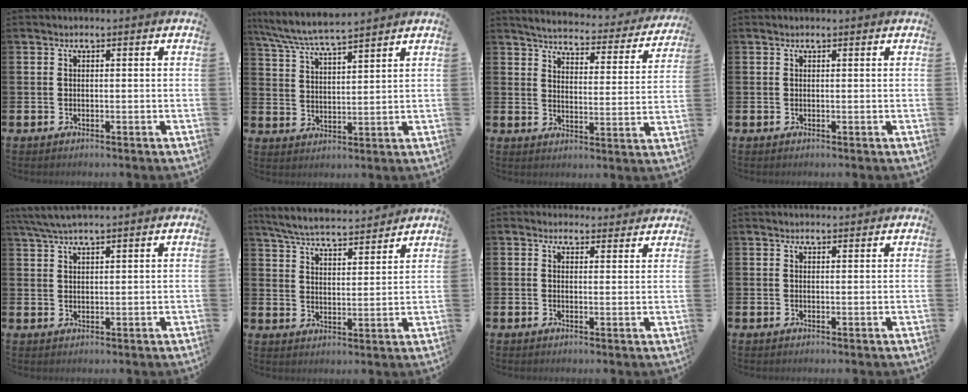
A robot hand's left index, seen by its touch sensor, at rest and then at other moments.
{"total": 6.5, "force": [6.2, 0.3, 2.0], "torque": [-0.061, -0.032, 0.111]}
{"total": 4.0, "force": [3.8, 0.4, 1.0], "torque": [-0.038, -0.038, 0.057]}
{"total": 0.0}
{"total": 4.0, "force": [3.5, 0.4, 1.8], "torque": [-0.048, -0.004, 0.066]}
{"total": 5.6, "force": [5.5, 0.6, 1.2], "torque": [-0.050, -0.034, 0.096]}
{"total": 2.2, "force": [2.1, 0.8, -0.2], "torque": [0.007, -0.010, 0.037]}
{"total": 1.2, "force": [1.2, 0.2, 0.1], "torque": [0.009, -0.002, 0.019]}